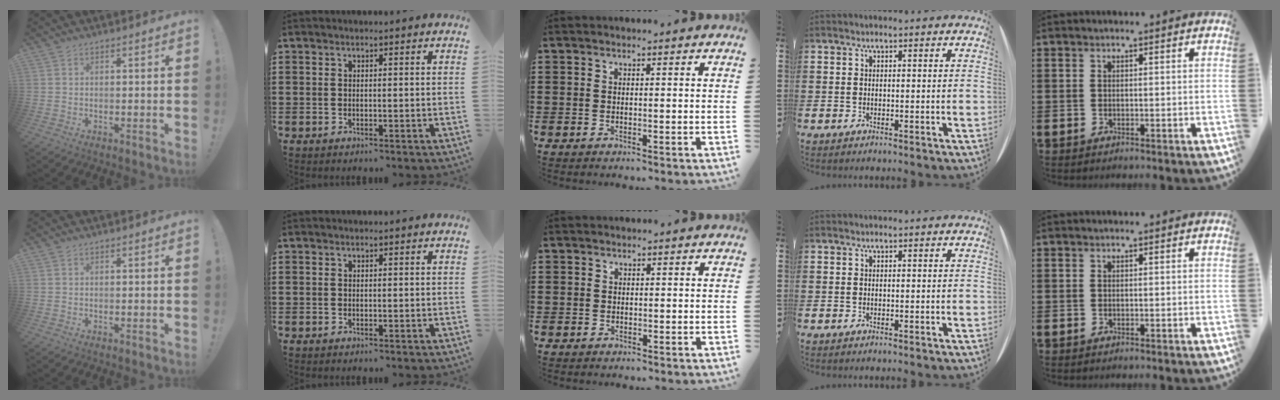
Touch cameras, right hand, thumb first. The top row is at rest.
{"middle": {"total": 0.9, "force": [-0.3, 0.8, -0.1], "torque": [0.001, 0.003, -0.007]}}